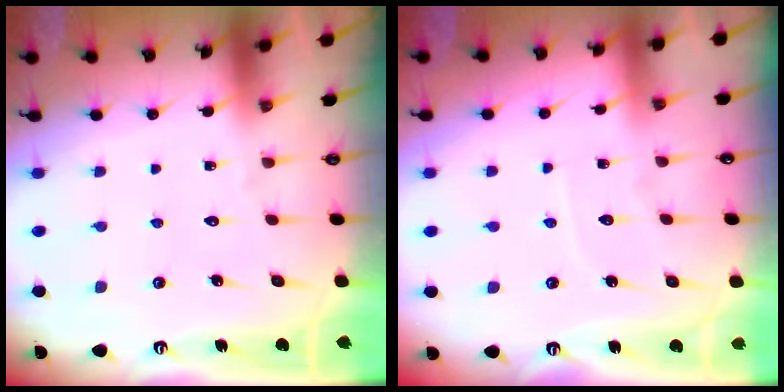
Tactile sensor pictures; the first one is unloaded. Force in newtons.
{"total": 3.9, "press": 3.9, "slide": 0.3}